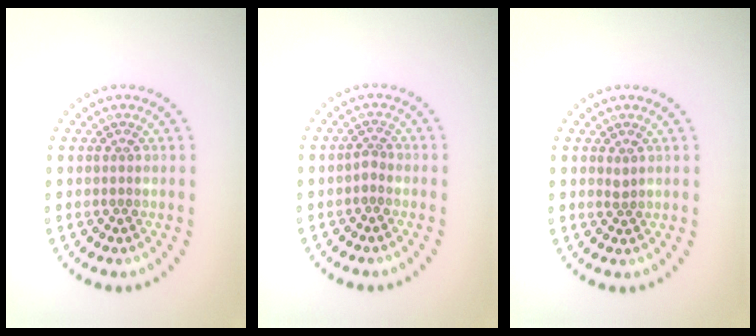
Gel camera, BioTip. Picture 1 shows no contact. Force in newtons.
{"total": 0.9, "press": 0.6, "slide": 0.7}
{"total": 0.6, "press": 0.5, "slide": 0.3}